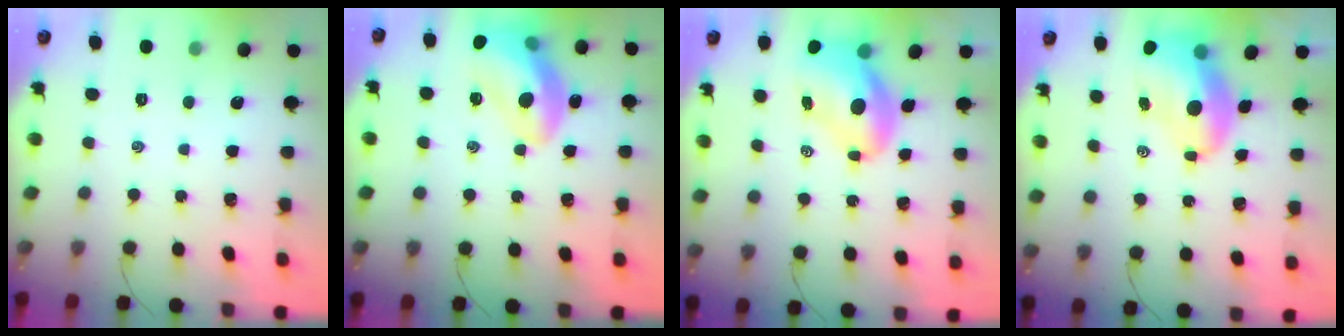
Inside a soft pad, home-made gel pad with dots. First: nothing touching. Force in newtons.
{"total": 16.7, "press": 16.4, "slide": 2.9}
{"total": 11.2, "press": 10.6, "slide": 3.5}
{"total": 9.4, "press": 9.1, "slide": 2.6}